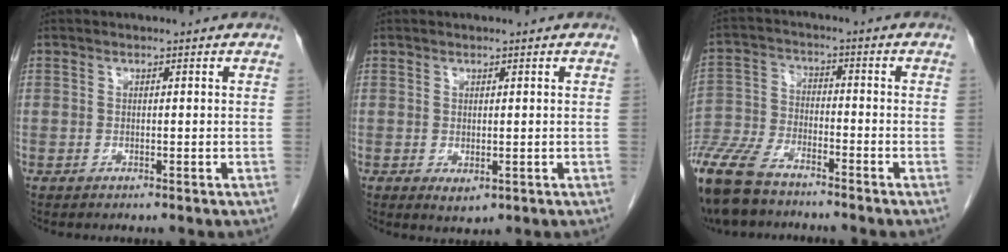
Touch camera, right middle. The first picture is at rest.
{"total": 1.9, "force": [-0.4, 1.1, 1.5], "torque": [-0.020, -0.003, 0.004]}
{"total": 14.6, "force": [-11.6, 4.6, 7.4], "torque": [-0.168, -0.031, -0.213]}